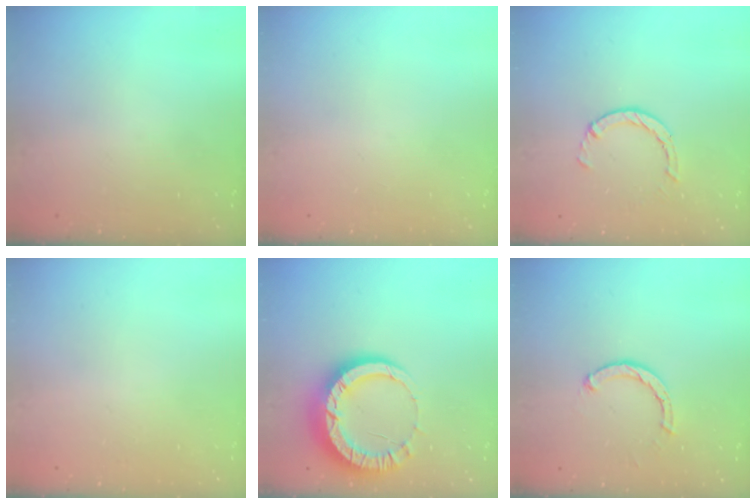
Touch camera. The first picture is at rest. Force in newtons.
{"total": 0.0}
{"total": 2.9, "press": 2.8, "slide": 0.4}
{"total": 2.6, "press": 2.6, "slide": 0.2}
{"total": 12.8, "press": 12.8, "slide": 1.2}
{"total": 2.1, "press": 2.1, "slide": 0.1}